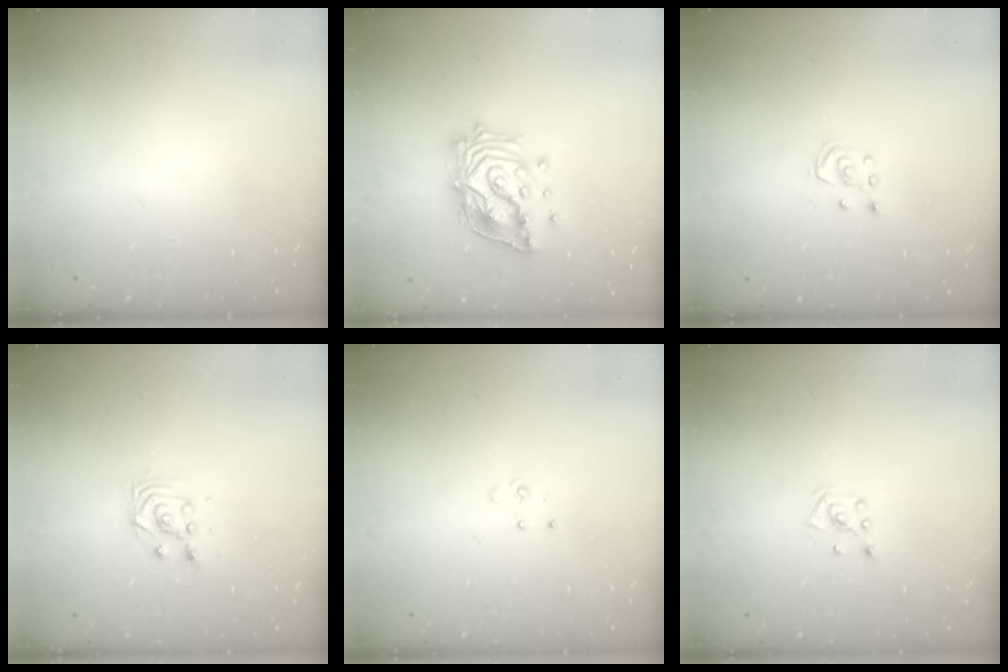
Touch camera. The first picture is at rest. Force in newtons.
{"total": 16.3, "press": 16.2, "slide": 2.1}
{"total": 2.5, "press": 2.5, "slide": 0.2}
{"total": 2.9, "press": 2.9, "slide": 0.4}
{"total": 3.2, "press": 3.2, "slide": 0.4}
{"total": 2.2, "press": 2.2, "slide": 0.3}